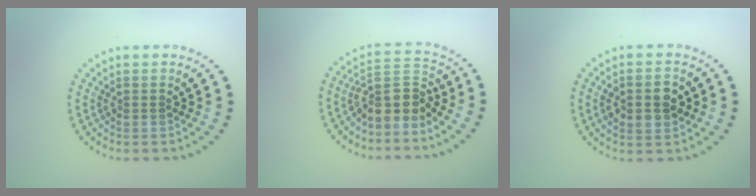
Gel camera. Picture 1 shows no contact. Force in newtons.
{"total": 3.7, "press": 2.9, "slide": 2.3}
{"total": 3.8, "press": 3.8, "slide": 0.3}